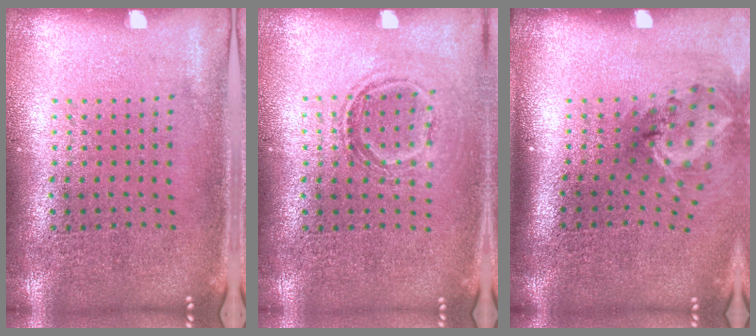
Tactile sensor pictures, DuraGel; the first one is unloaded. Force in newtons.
{"total": 1.2, "press": 1.1, "slide": 0.5}
{"total": 2.0, "press": 1.4, "slide": 1.5}